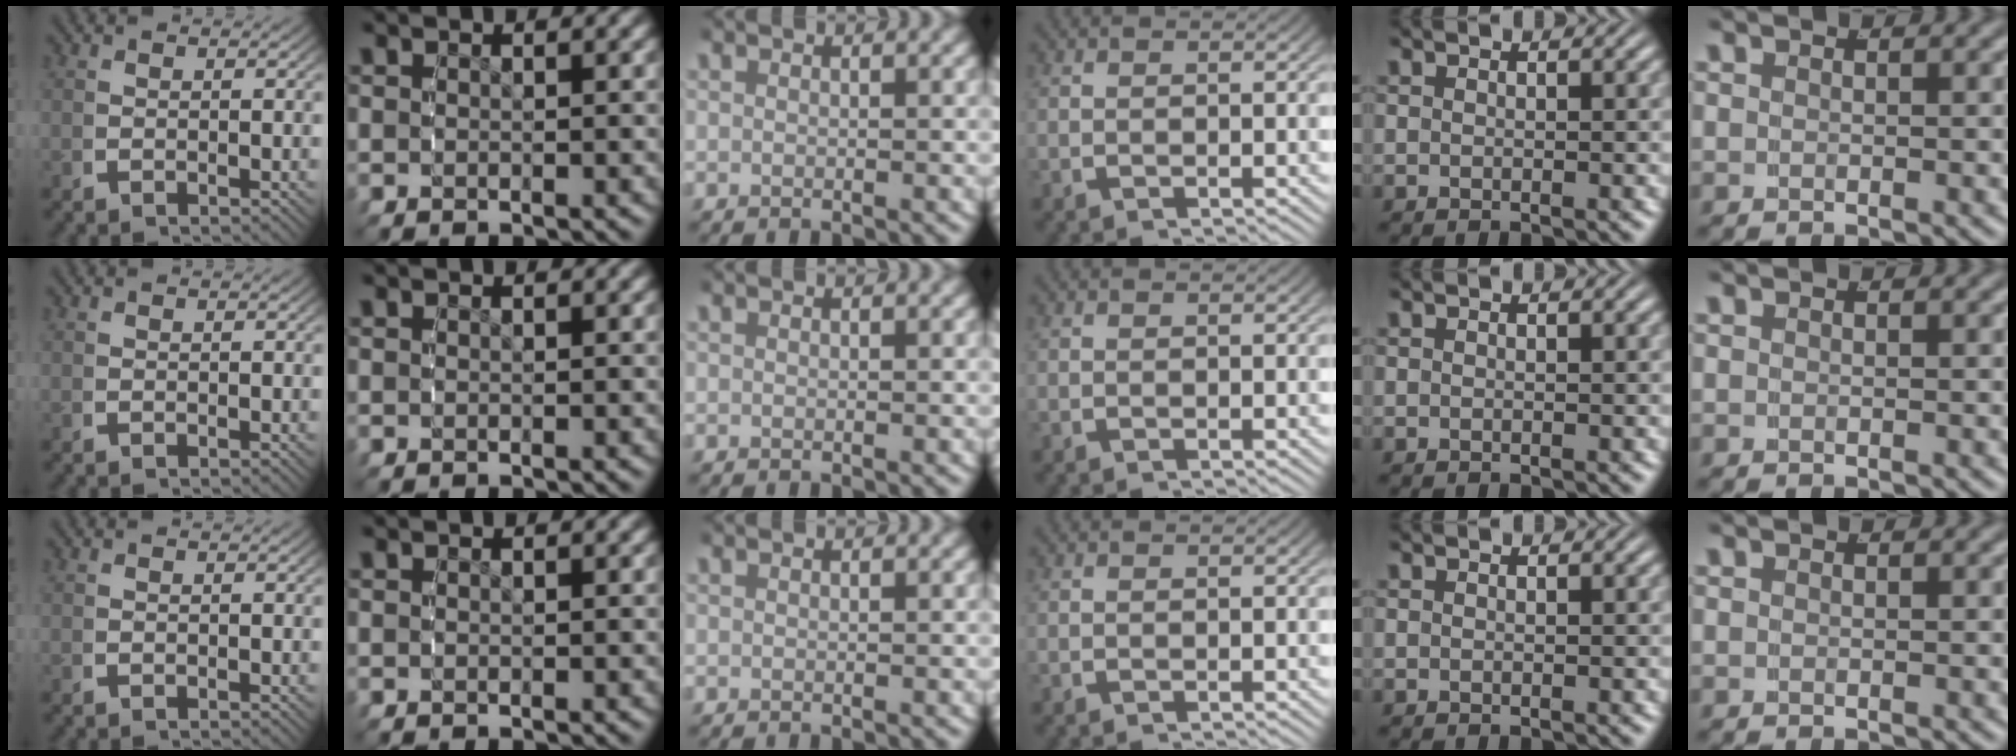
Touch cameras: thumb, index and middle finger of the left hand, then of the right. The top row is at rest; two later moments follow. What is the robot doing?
{"motion": "reach", "object": "toothpaste"}